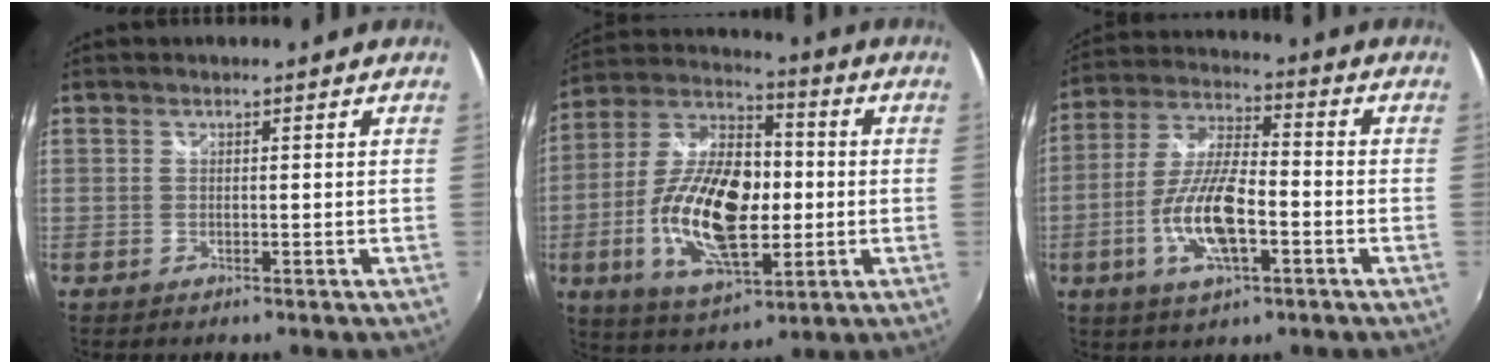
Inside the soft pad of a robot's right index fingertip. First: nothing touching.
{"total": 19.7, "force": [-3.1, 9.6, 16.9], "torque": [-0.331, -0.002, -0.054]}
{"total": 13.1, "force": [-4.2, 4.5, 11.5], "torque": [-0.242, -0.003, -0.081]}